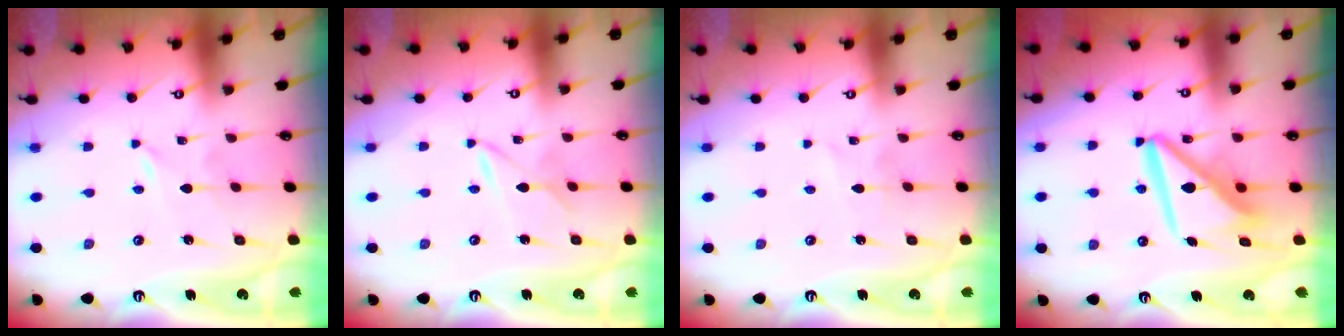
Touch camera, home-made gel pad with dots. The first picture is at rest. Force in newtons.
{"total": 2.3, "press": 2.3, "slide": 0.2}
{"total": 2.8, "press": 2.7, "slide": 0.3}
{"total": 12.7, "press": 12.6, "slide": 1.4}